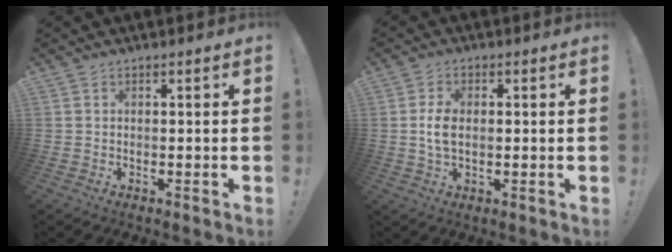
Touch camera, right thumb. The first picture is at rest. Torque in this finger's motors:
{"motor_torque": [-0.27, 0.13, 0.05, 0.07, 0.00]}